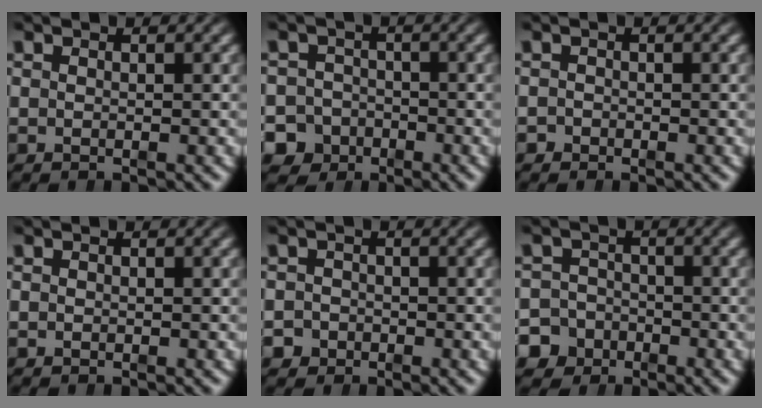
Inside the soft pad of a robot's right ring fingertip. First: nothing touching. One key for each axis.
{"total": 8.3, "fx": -4.3, "fy": 6.9, "fz": 1.6, "tx": -0.032, "ty": -0.035, "tz": -0.072}
{"total": 1.0, "fx": -0.8, "fy": 0.4, "fz": -0.3, "tx": 0.008, "ty": -0.010, "tz": -0.012}
{"total": 0.0}
{"total": 2.9, "fx": -1.7, "fy": 2.4, "fz": 0.0, "tx": -0.005, "ty": -0.019, "tz": -0.025}
{"total": 7.4, "fx": -4.1, "fy": 6.0, "fz": 1.3, "tx": -0.026, "ty": -0.031, "tz": -0.070}